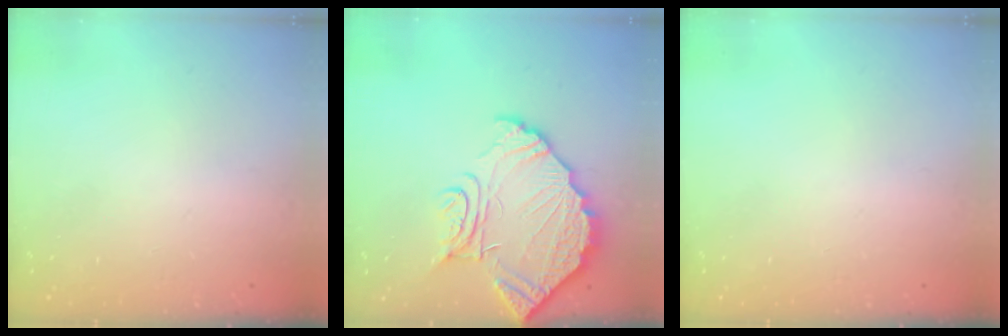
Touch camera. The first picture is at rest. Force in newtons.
{"total": 14.6, "press": 14.6, "slide": 1.2}
{"total": 0.0}